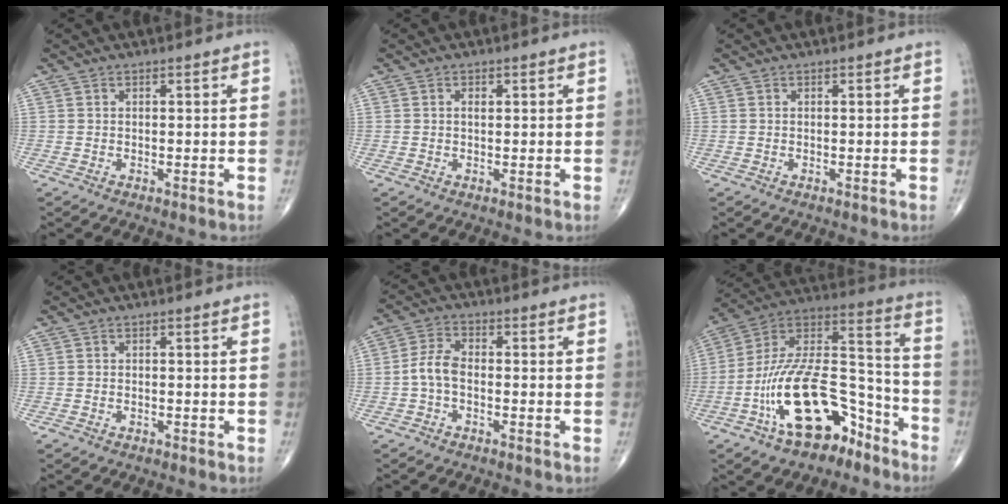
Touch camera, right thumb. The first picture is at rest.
{"total": 1.2, "force": [0.3, 0.7, 1.0], "torque": [-0.013, 0.001, 0.003]}
{"total": 0.0}
{"total": 0.6, "force": [-0.5, 0.4, 0.1], "torque": [-0.004, 0.001, -0.011]}
{"total": 4.7, "force": [-1.1, 2.5, 3.8], "torque": [-0.081, 0.017, -0.029]}
{"total": 21.2, "force": [-11.0, 10.5, 14.7], "torque": [-0.237, 0.107, -0.190]}